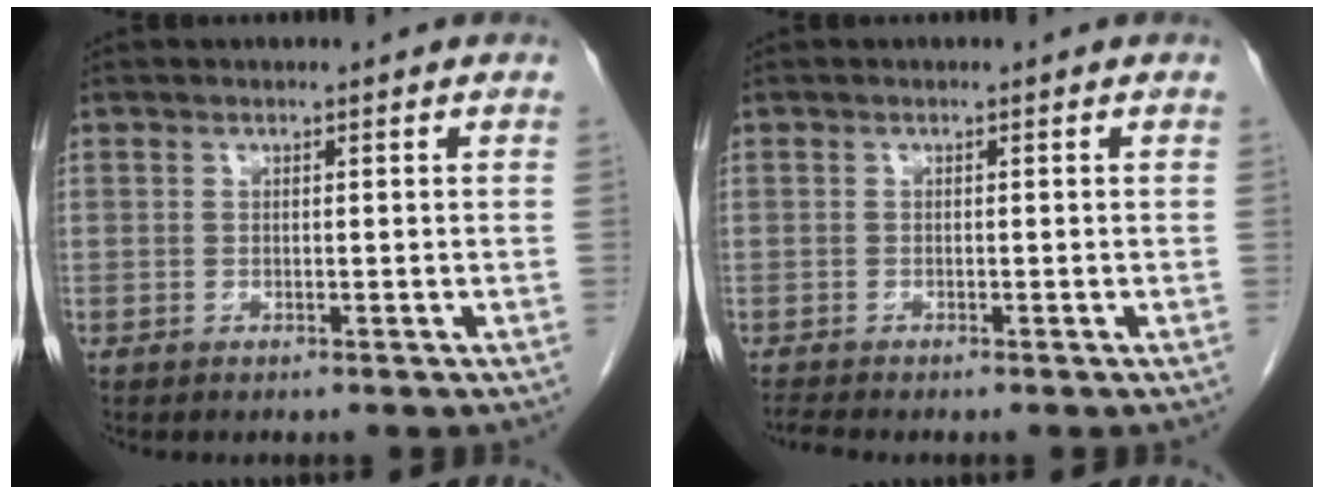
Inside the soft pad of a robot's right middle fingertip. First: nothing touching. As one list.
[{"total": 0.9, "force": [-0.8, -0.4, 0.0], "torque": [-0.011, -0.007, -0.018]}]